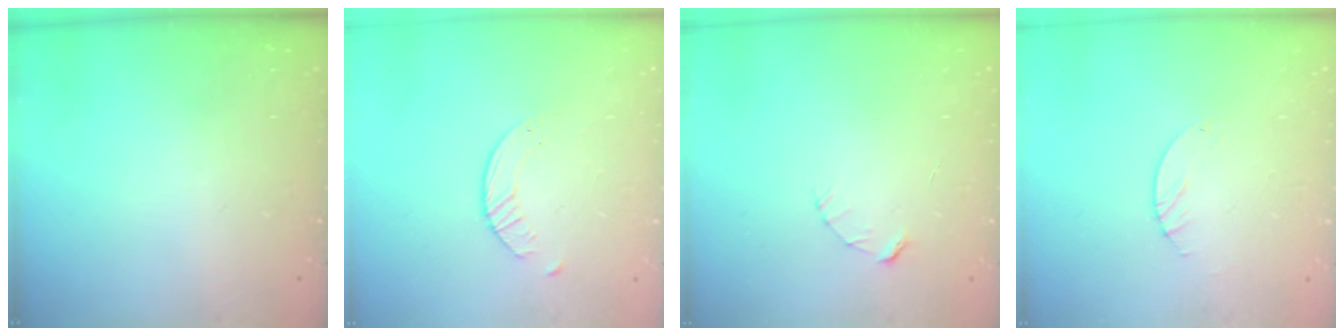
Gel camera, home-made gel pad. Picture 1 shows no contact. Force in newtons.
{"total": 1.6, "press": 1.6, "slide": 0.3}
{"total": 2.7, "press": 2.7, "slide": 0.3}
{"total": 0.9, "press": 0.8, "slide": 0.2}